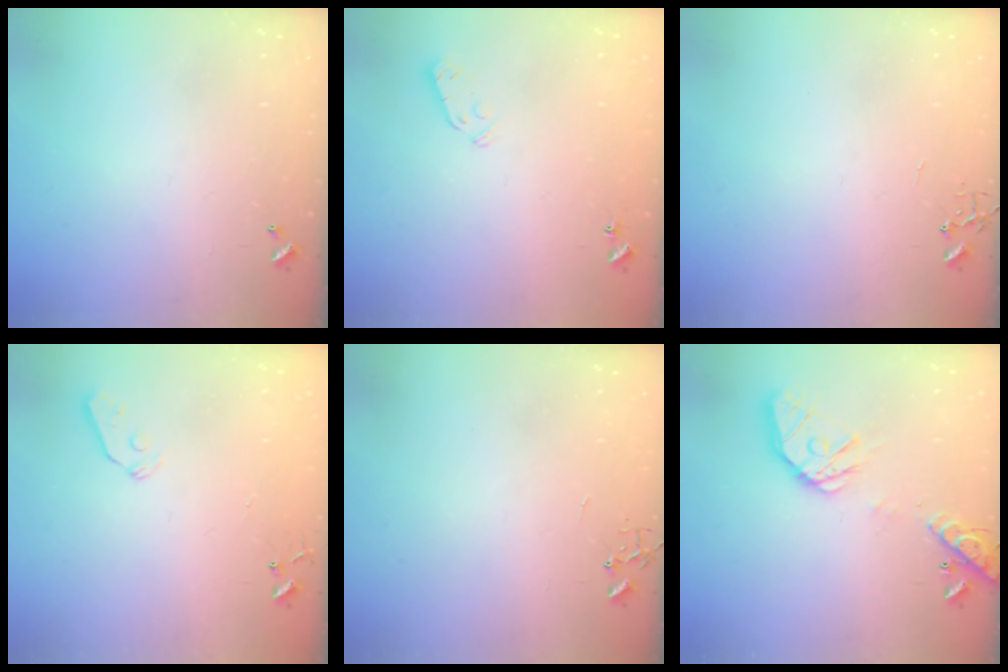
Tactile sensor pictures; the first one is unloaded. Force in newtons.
{"total": 3.7, "press": 3.6, "slide": 0.6}
{"total": 0.0}
{"total": 5.2, "press": 5.2, "slide": 0.6}
{"total": 0.0}
{"total": 17.6, "press": 17.3, "slide": 2.8}